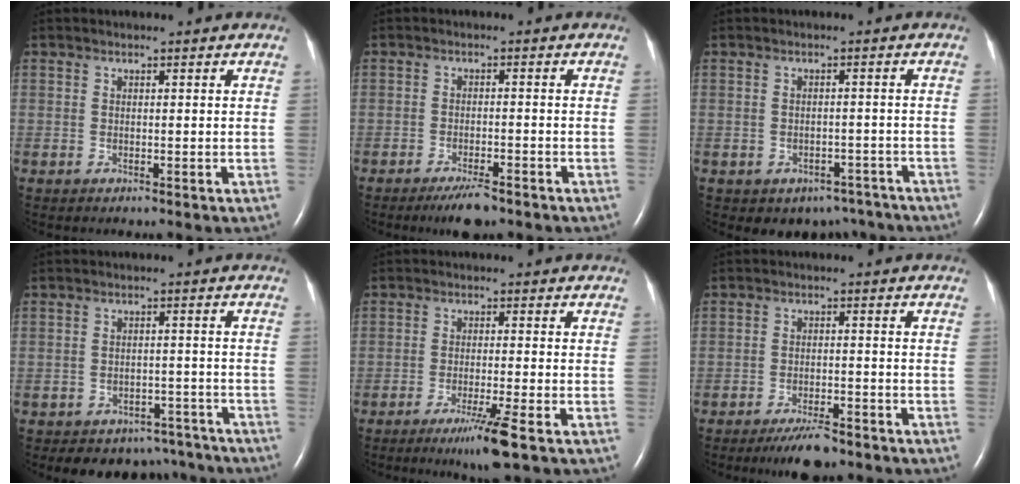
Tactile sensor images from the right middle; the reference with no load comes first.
{"total": 4.3, "force": [-3.3, 0.9, 2.7], "torque": [-0.050, -0.005, -0.053]}
{"total": 6.6, "force": [-5.0, 4.1, 1.0], "torque": [-0.001, 0.018, -0.057]}
{"total": 9.5, "force": [-8.2, 4.8, 0.9], "torque": [0.001, 0.021, -0.090]}
{"total": 5.3, "force": [-3.2, -0.8, 4.2], "torque": [-0.077, -0.018, -0.058]}
{"total": 5.1, "force": [-4.1, 1.2, 2.8], "torque": [-0.054, -0.005, -0.068]}